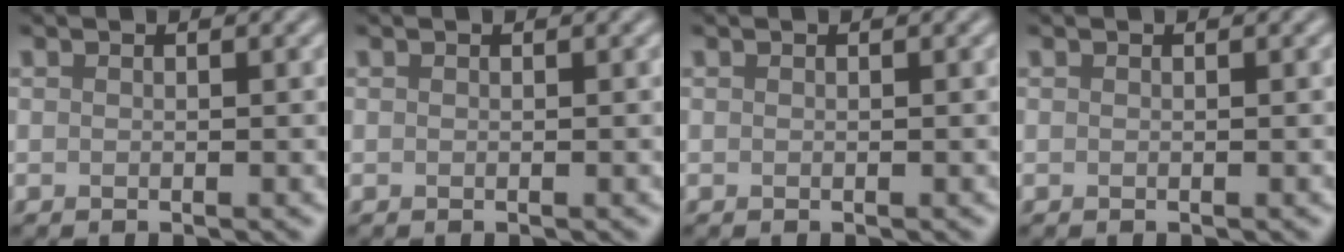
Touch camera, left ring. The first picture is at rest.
{"total": 0.0}
{"total": 0.0}
{"total": 0.0}